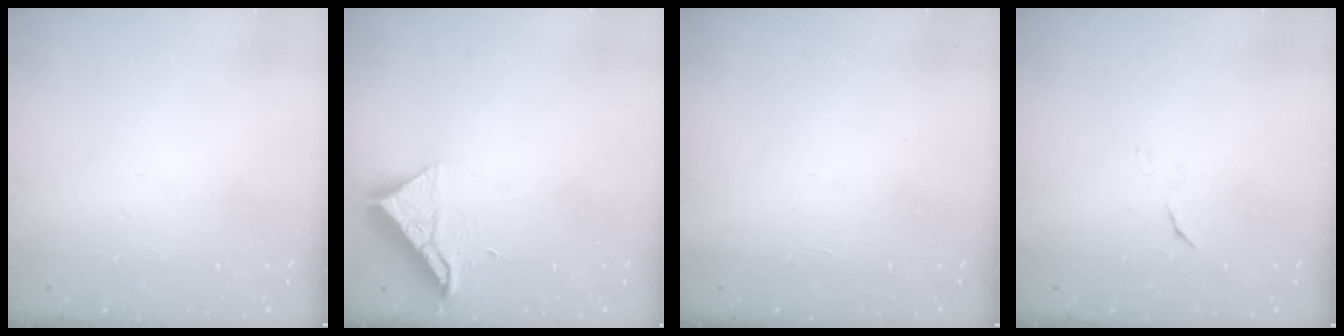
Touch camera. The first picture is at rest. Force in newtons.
{"total": 10.2, "press": 10.2, "slide": 0.5}
{"total": 1.6, "press": 1.6, "slide": 0.1}
{"total": 4.1, "press": 4.1, "slide": 0.3}